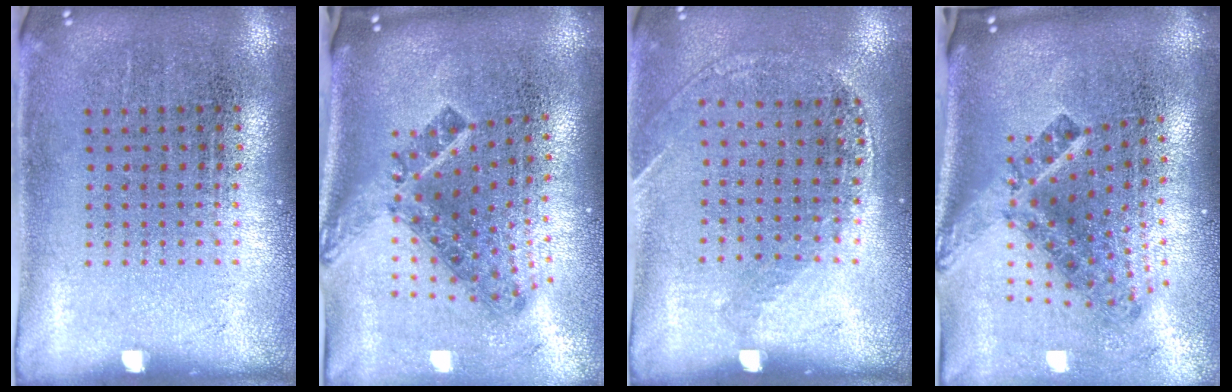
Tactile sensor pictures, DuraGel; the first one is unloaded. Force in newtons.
{"total": 1.9, "press": 1.3, "slide": 1.4}
{"total": 1.2, "press": 1.1, "slide": 0.4}
{"total": 2.9, "press": 1.7, "slide": 2.4}